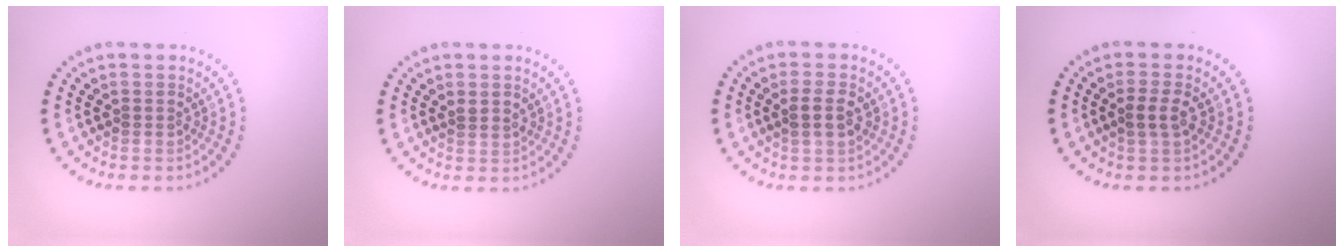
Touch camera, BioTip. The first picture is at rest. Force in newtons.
{"total": 0.7, "press": 0.4, "slide": 0.5}
{"total": 1.9, "press": 1.8, "slide": 0.2}
{"total": 1.9, "press": 1.8, "slide": 0.5}